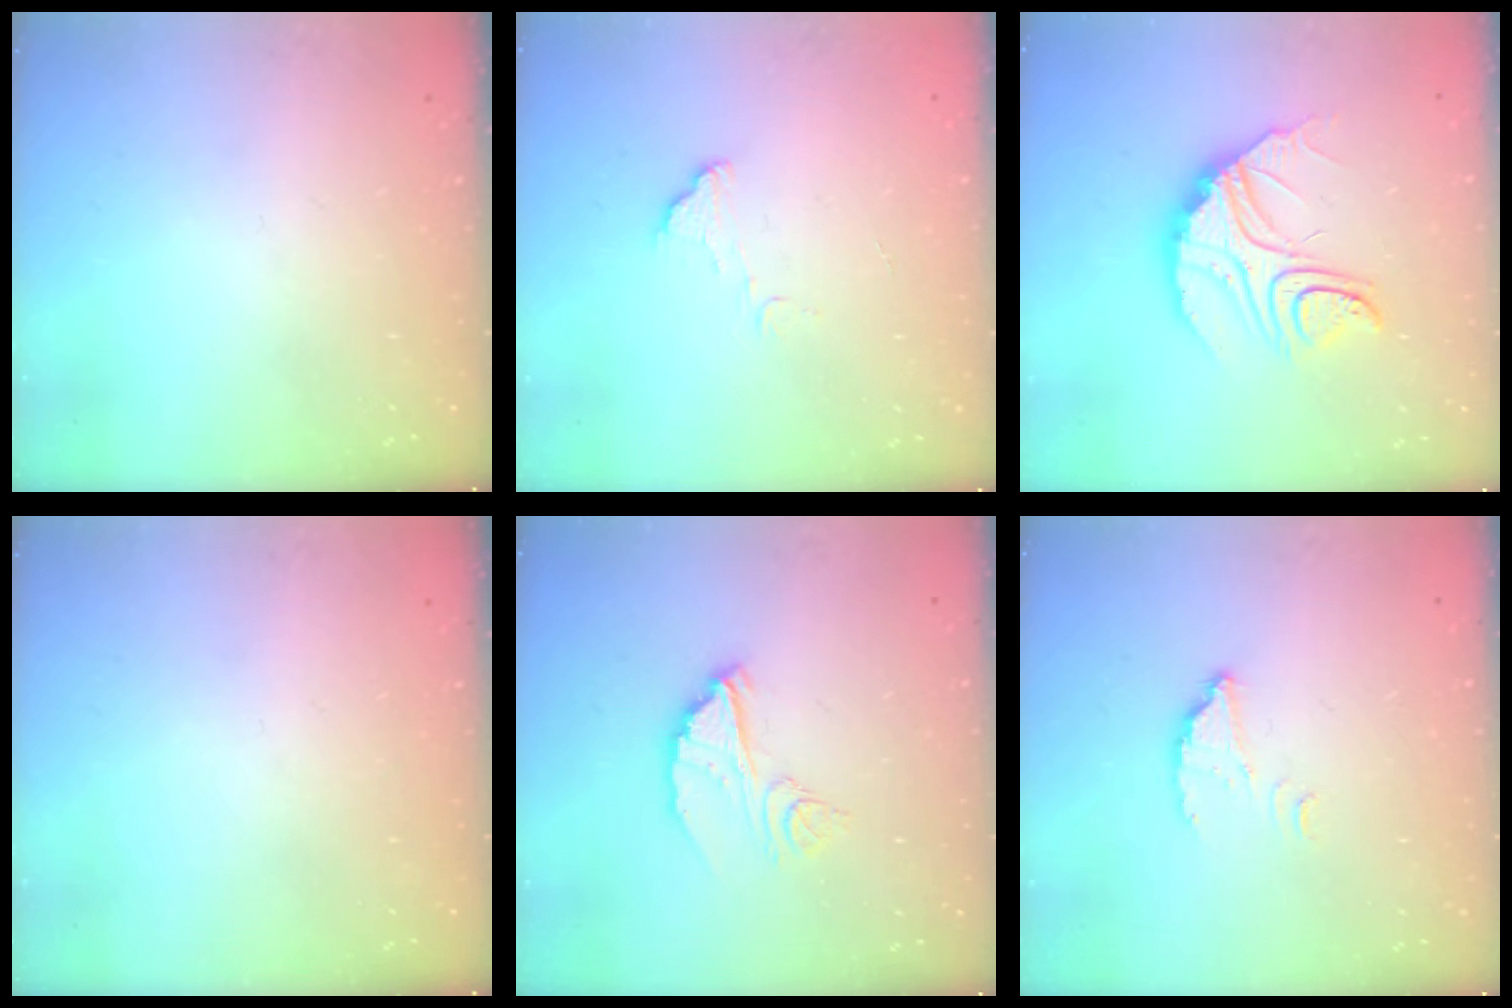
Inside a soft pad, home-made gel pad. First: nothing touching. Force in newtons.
{"total": 5.2, "press": 5.1, "slide": 0.4}
{"total": 14.0, "press": 14.0, "slide": 1.3}
{"total": 0.0}
{"total": 9.8, "press": 9.8, "slide": 0.8}
{"total": 2.5, "press": 2.5, "slide": 0.0}